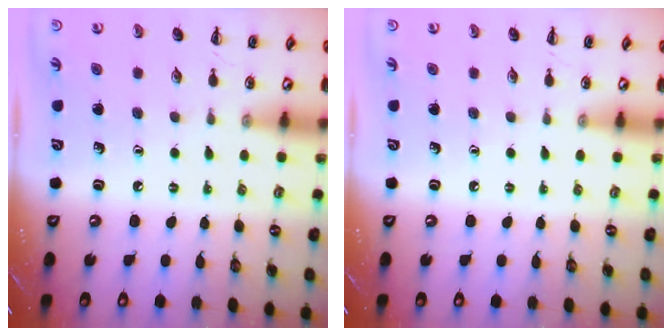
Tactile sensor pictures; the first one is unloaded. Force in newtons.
{"total": 0.0}